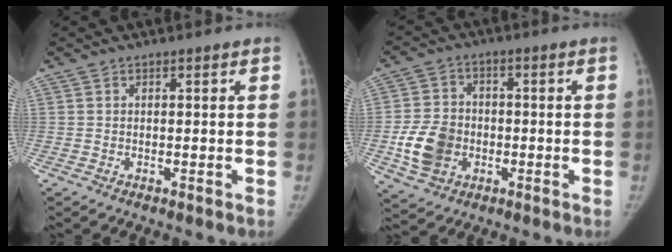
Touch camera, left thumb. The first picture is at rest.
{"total": 10.1, "force": [-2.4, 8.1, 5.6], "torque": [-0.088, 0.010, -0.041]}